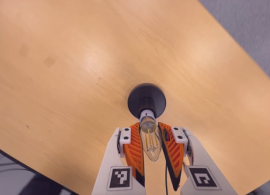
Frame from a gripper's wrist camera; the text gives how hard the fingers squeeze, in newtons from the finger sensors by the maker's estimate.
{"total": 16.8, "left": 15.8, "right": 17.8}